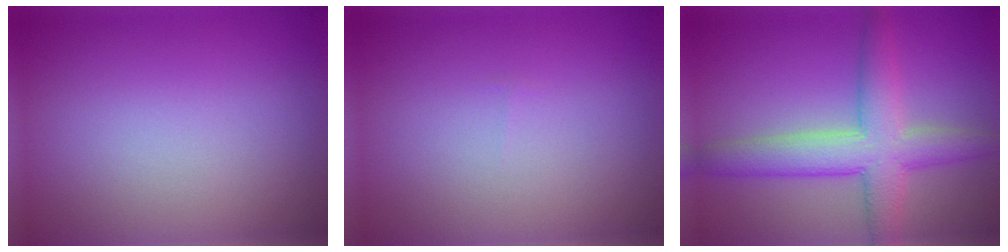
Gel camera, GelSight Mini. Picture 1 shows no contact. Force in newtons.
{"total": 0.0}
{"total": 5.9, "press": 5.9, "slide": 0.2}